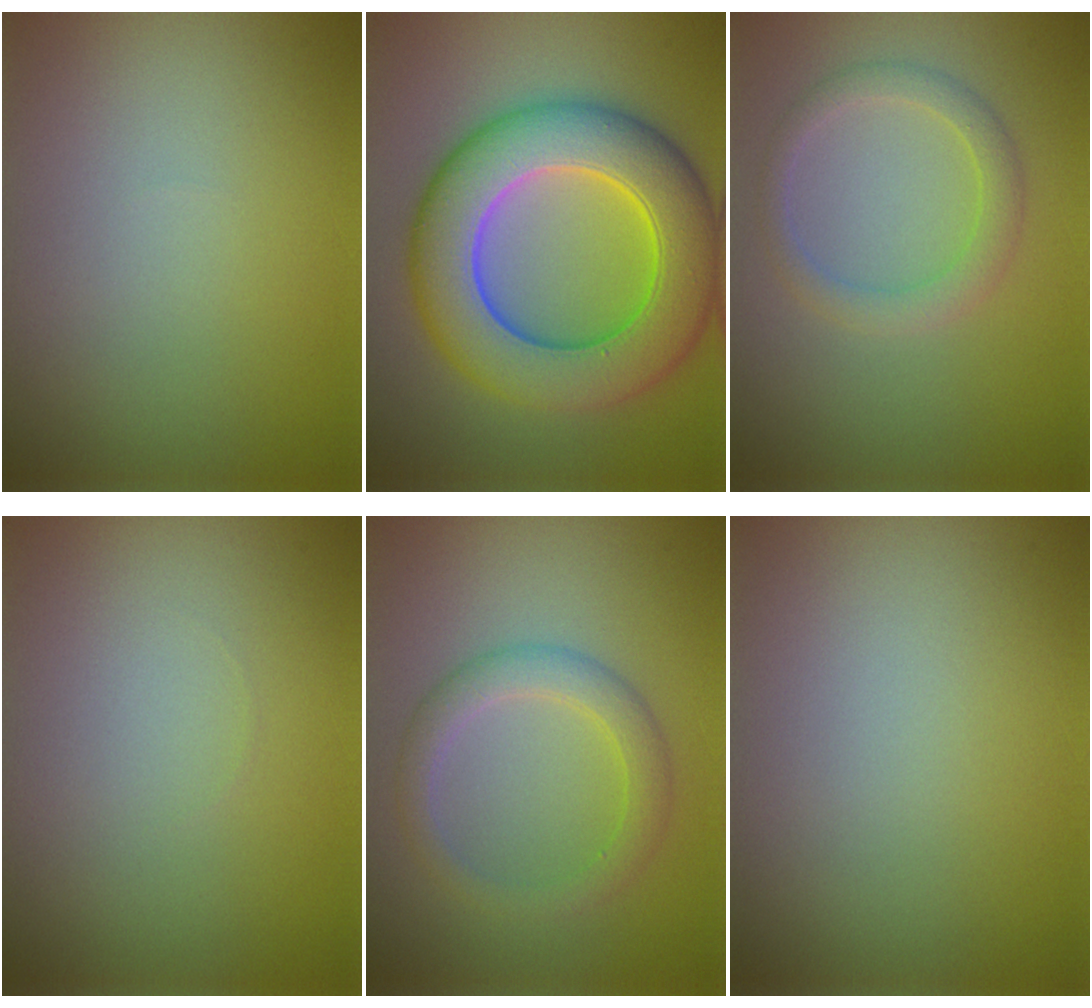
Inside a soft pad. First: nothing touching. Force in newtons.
{"total": 11.3, "press": 11.3, "slide": 0.2}
{"total": 2.3, "press": 2.3, "slide": 0.1}
{"total": 0.0}
{"total": 2.9, "press": 2.9, "slide": 0.1}
{"total": 0.0}